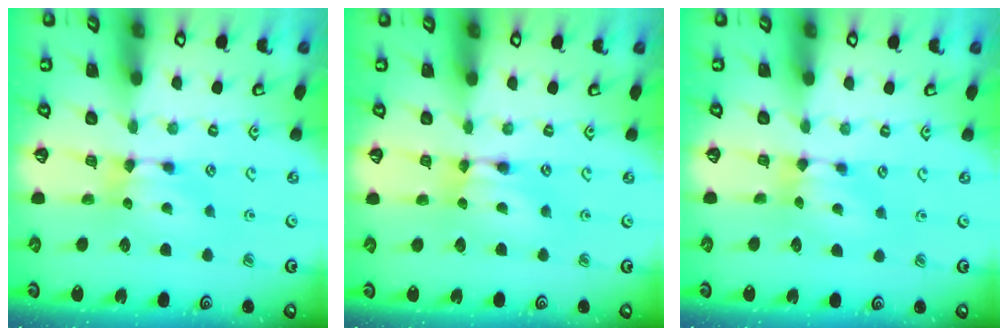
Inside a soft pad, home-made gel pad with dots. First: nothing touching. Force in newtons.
{"total": 2.1, "press": 2.1, "slide": 0.1}
{"total": 0.8, "press": 0.3, "slide": 0.7}